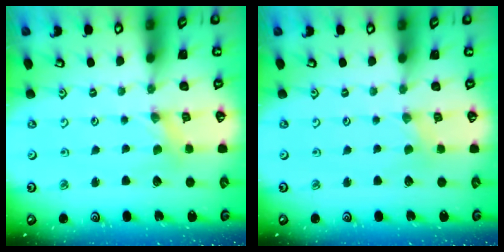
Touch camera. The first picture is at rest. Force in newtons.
{"total": 0.0}